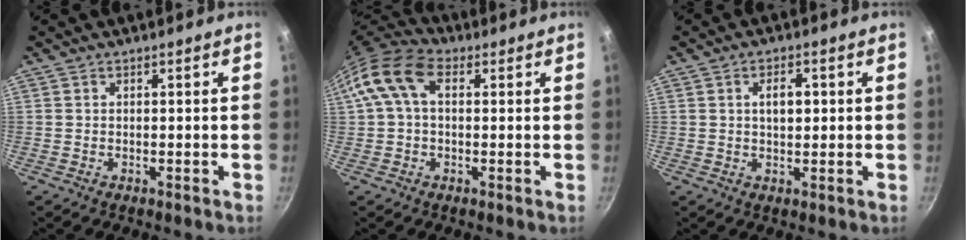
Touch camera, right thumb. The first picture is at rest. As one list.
[{"total": 10.8, "force": [2.6, 6.9, 8.0], "torque": [-0.147, 0.028, 0.030]}, {"total": 4.0, "force": [0.7, 2.2, 3.3], "torque": [-0.040, 0.005, 0.012]}]